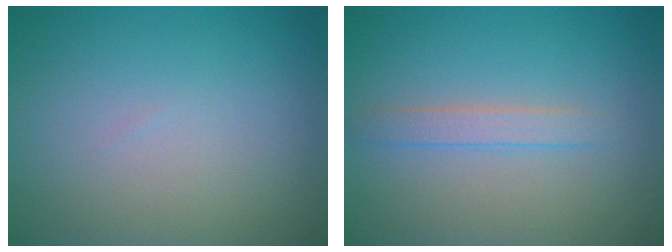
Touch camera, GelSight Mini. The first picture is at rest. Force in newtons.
{"total": 1.7, "press": 1.7, "slide": 0.0}